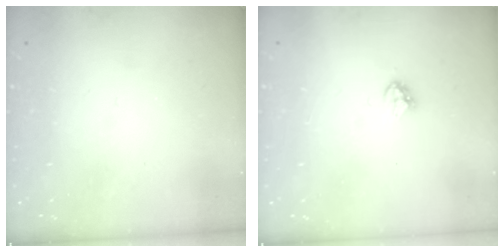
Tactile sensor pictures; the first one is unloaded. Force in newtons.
{"total": 3.2, "press": 3.1, "slide": 0.7}